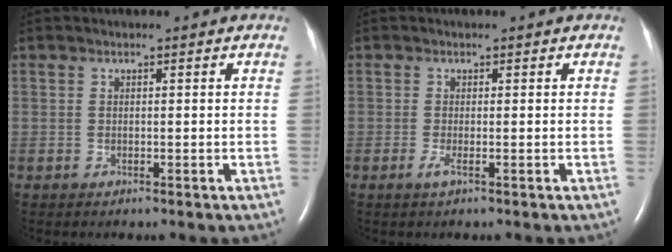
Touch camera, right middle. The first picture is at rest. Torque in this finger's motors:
{"motor_torque": [0.11, -0.02, 0.03, 0.02]}